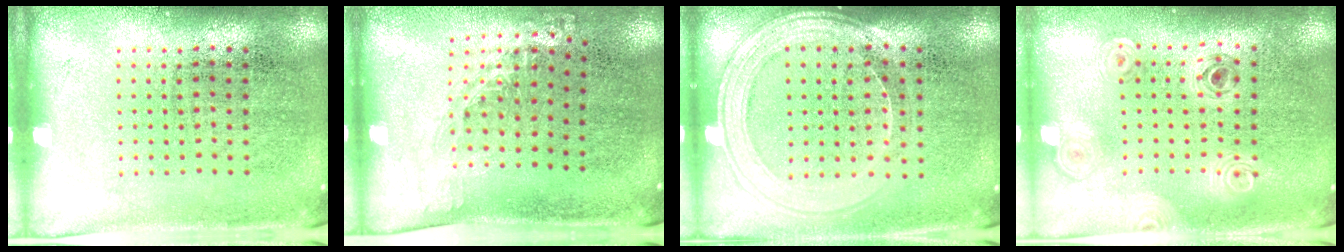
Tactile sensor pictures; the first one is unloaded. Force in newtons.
{"total": 1.3, "press": 0.9, "slide": 0.9}
{"total": 1.6, "press": 1.4, "slide": 0.7}
{"total": 0.8, "press": 0.8, "slide": 0.1}